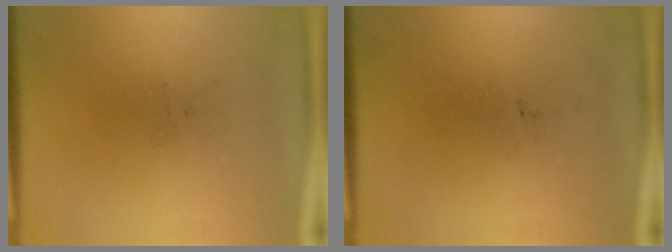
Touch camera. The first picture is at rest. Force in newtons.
{"total": 0.0}